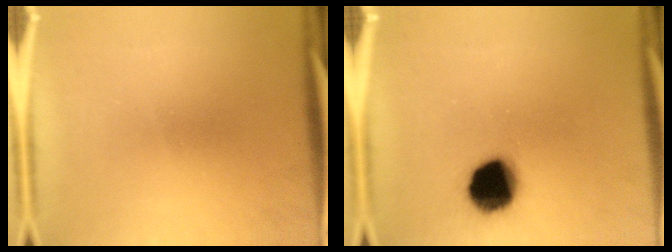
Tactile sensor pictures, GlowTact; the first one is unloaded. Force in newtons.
{"total": 13.6}